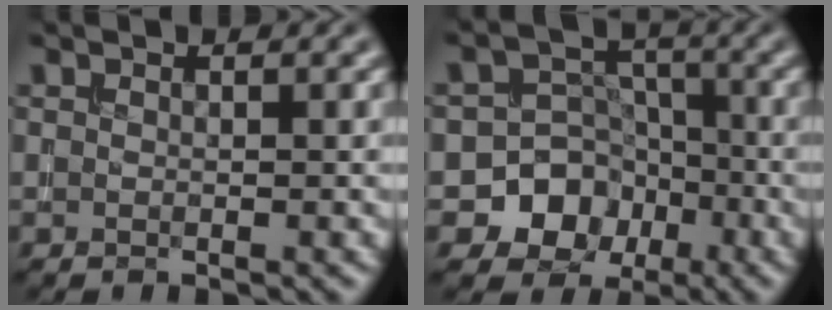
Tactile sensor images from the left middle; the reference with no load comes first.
{"total": 8.6, "force": [-3.9, 7.4, 1.9], "torque": [-0.006, -0.006, -0.087]}